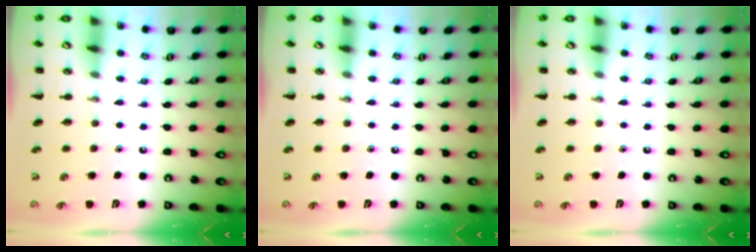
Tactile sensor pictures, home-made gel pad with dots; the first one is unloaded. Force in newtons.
{"total": 0.0}
{"total": 0.0}